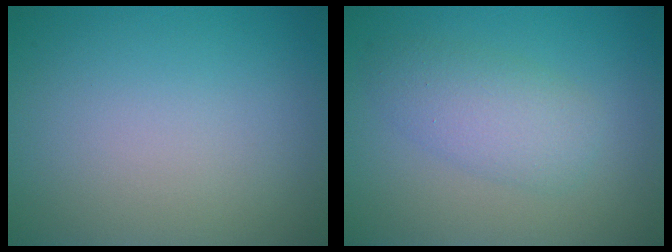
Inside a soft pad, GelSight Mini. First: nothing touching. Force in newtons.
{"total": 3.7, "press": 3.7, "slide": 0.2}